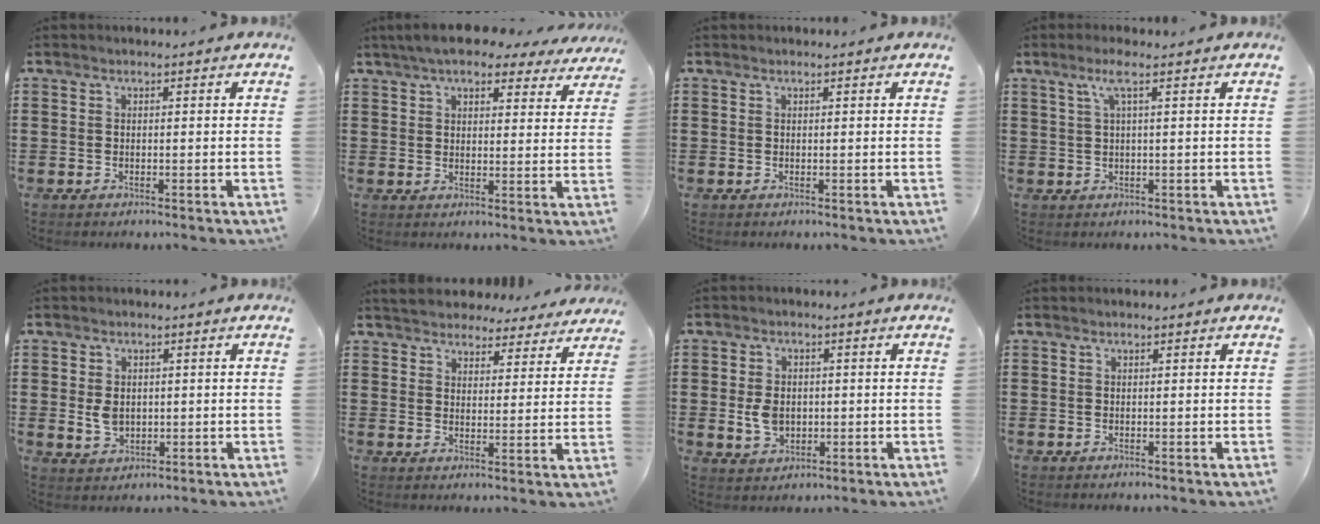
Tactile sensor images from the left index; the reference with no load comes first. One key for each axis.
{"total": 6.4, "fx": 5.6, "fy": 1.4, "fz": 2.8, "tx": -0.064, "ty": -0.011, "tz": 0.102}
{"total": 0.0}
{"total": 3.3, "fx": 1.6, "fy": 0.0, "fz": 2.9, "tx": -0.063, "ty": 0.001, "tz": 0.026}
{"total": 3.3, "fx": 0.3, "fy": 2.4, "fz": 2.3, "tx": -0.040, "ty": 0.004, "tz": 0.005}
{"total": 4.5, "fx": 4.4, "fy": 0.6, "fz": 0.1, "tx": -0.025, "ty": -0.021, "tz": 0.078}
{"total": 4.4, "fx": 0.0, "fy": 3.2, "fz": 3.1, "tx": -0.062, "ty": 0.003, "tz": -0.004}
{"total": 0.0}